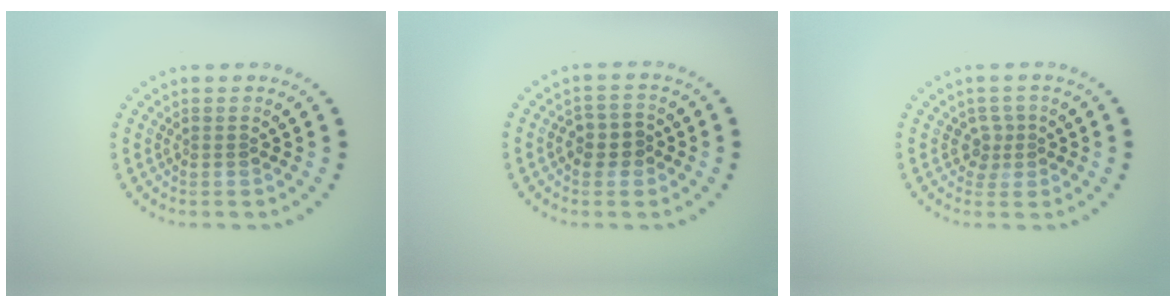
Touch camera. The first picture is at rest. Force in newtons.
{"total": 2.4, "press": 2.3, "slide": 0.7}
{"total": 1.7, "press": 1.3, "slide": 1.2}